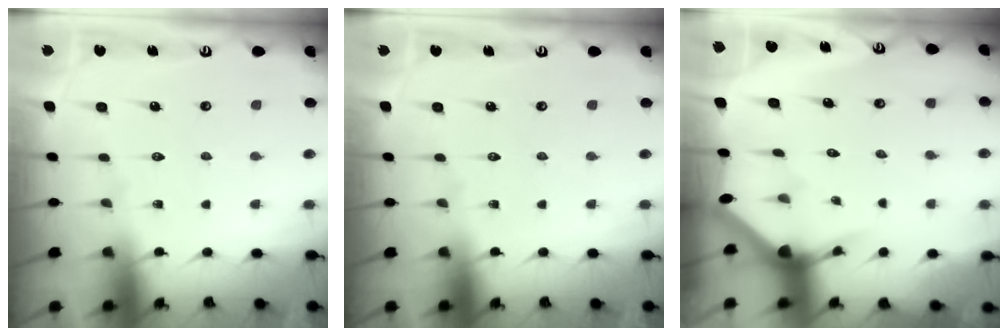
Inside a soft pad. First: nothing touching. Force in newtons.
{"total": 0.0}
{"total": 3.0, "press": 3.0, "slide": 0.2}